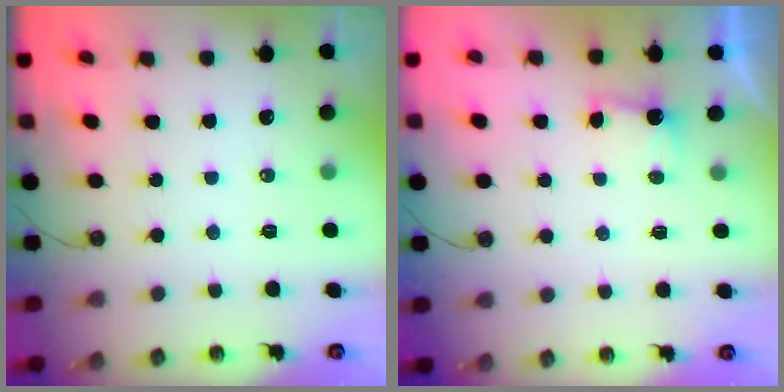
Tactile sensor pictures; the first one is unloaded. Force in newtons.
{"total": 2.4, "press": 2.3, "slide": 0.9}